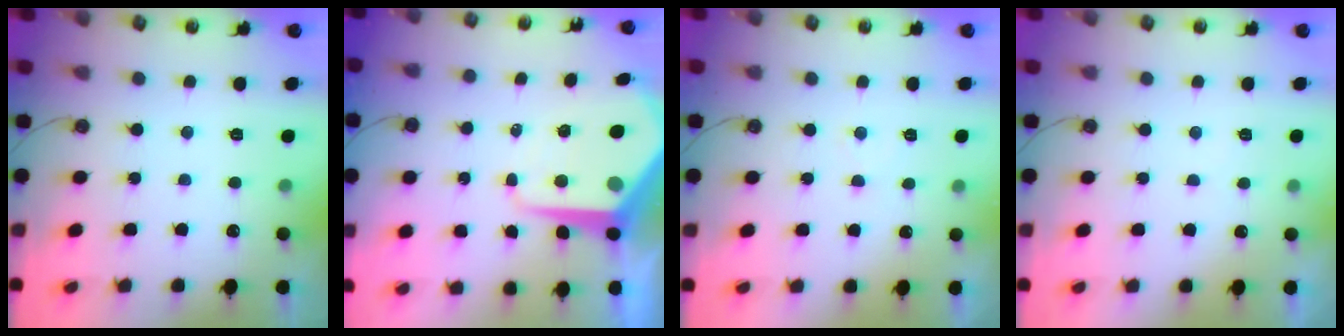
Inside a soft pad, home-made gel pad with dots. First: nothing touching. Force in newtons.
{"total": 11.5, "press": 11.4, "slide": 1.0}
{"total": 3.7, "press": 3.6, "slide": 0.6}
{"total": 2.8, "press": 2.8, "slide": 0.4}